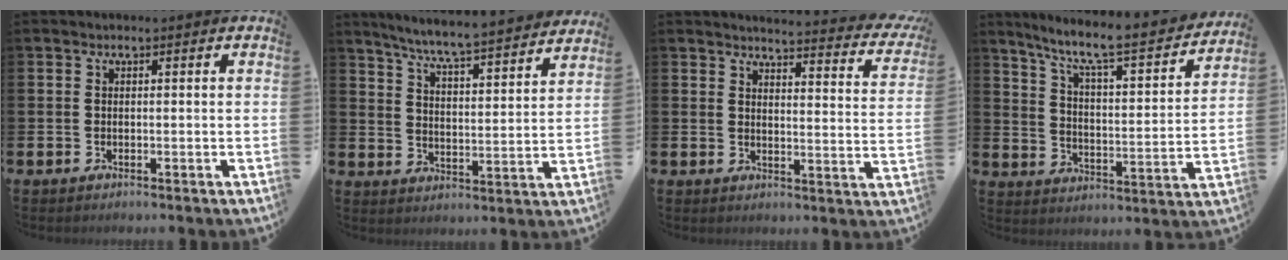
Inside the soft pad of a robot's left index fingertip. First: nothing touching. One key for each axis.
{"total": 6.9, "fx": 6.6, "fy": -0.4, "fz": 2.0, "tx": -0.068, "ty": -0.052, "tz": 0.112}
{"total": 3.7, "fx": 3.6, "fy": 0.1, "fz": 1.0, "tx": -0.024, "ty": -0.037, "tz": 0.054}
{"total": 7.9, "fx": 6.8, "fy": 1.0, "fz": 3.9, "tx": -0.102, "ty": -0.051, "tz": 0.108}